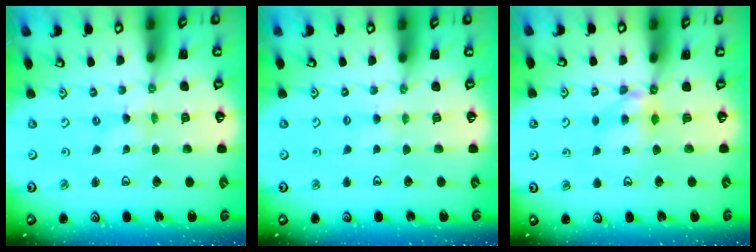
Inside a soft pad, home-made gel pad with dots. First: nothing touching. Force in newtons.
{"total": 2.4, "press": 2.4, "slide": 0.4}
{"total": 5.9, "press": 5.9, "slide": 0.2}